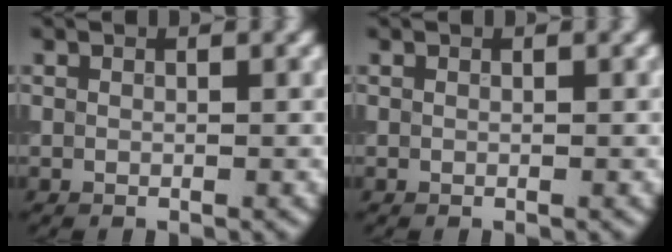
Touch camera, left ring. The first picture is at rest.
{"total": 0.0}